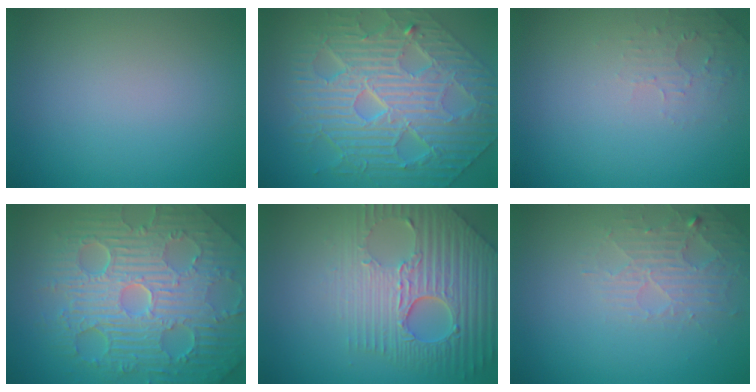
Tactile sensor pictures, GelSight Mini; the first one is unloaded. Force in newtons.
{"total": 10.8, "press": 7.4, "slide": 7.9}
{"total": 1.6, "press": 1.6, "slide": 0.4}
{"total": 11.2, "press": 7.2, "slide": 8.6}
{"total": 8.4, "press": 5.8, "slide": 6.1}
{"total": 3.1, "press": 3.0, "slide": 0.6}